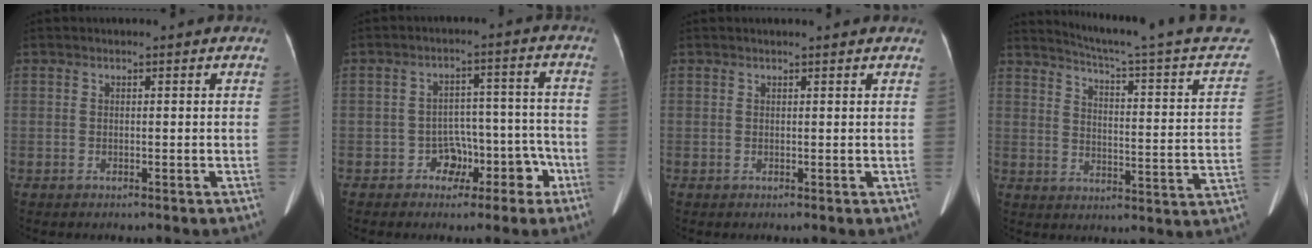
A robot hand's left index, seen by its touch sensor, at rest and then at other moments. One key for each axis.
{"total": 5.9, "fx": -3.3, "fy": 4.4, "fz": 2.2, "tx": -0.020, "ty": 0.043, "tz": -0.041}
{"total": 2.4, "fx": 2.2, "fy": 0.0, "fz": 0.9, "tx": -0.013, "ty": 0.014, "tz": 0.023}
{"total": 24.3, "fx": 22.6, "fy": 0.0, "fz": 9.1, "tx": -0.128, "ty": -0.087, "tz": 0.267}